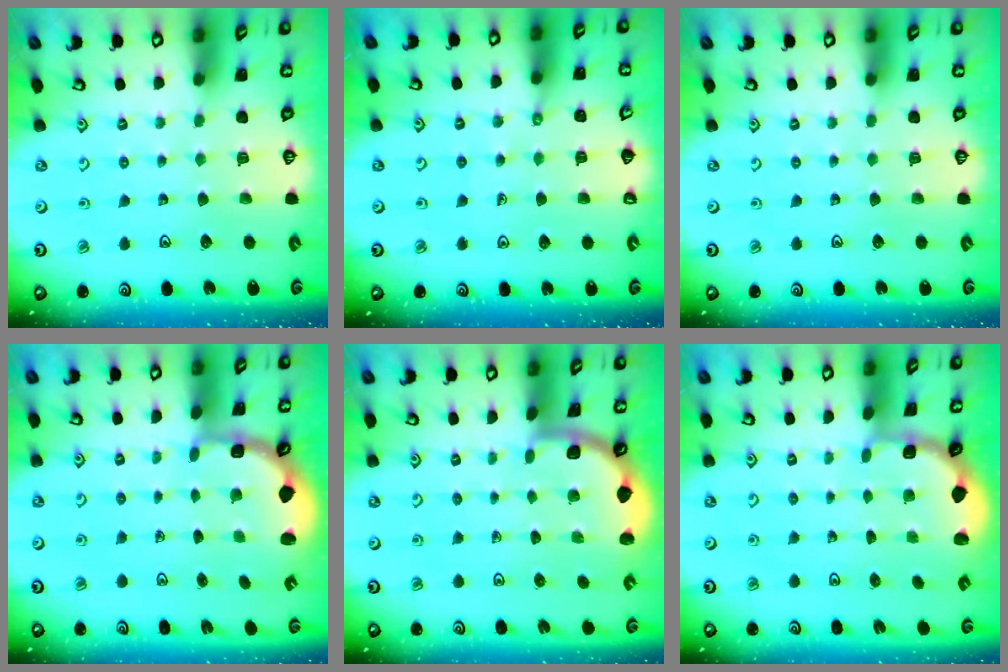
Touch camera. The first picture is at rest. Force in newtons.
{"total": 1.5, "press": 1.5, "slide": 0.2}
{"total": 0.0}
{"total": 2.8, "press": 2.2, "slide": 1.7}
{"total": 1.8, "press": 1.8, "slide": 0.0}
{"total": 2.0, "press": 1.8, "slide": 0.7}